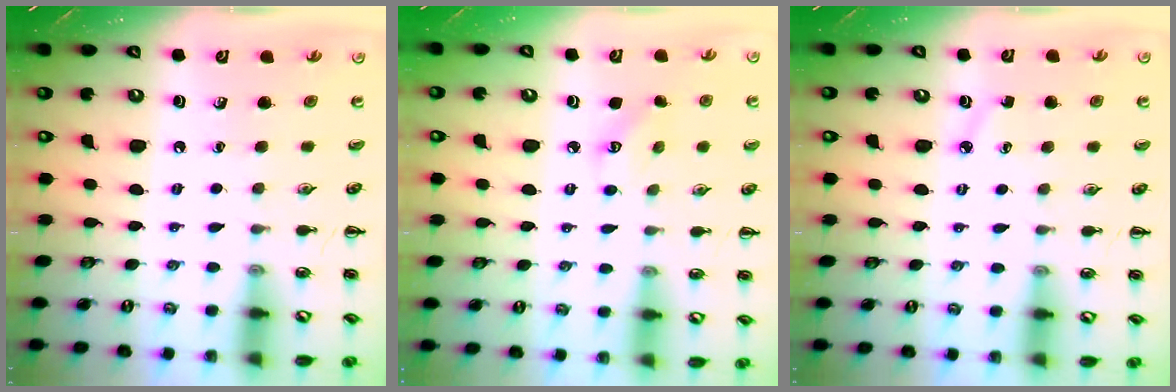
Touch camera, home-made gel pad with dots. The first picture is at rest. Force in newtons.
{"total": 3.3, "press": 3.2, "slide": 0.9}
{"total": 2.0, "press": 1.9, "slide": 0.7}